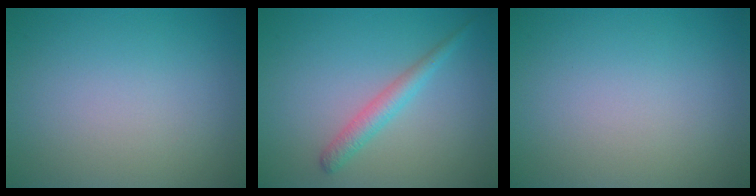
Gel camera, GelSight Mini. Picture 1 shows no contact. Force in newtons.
{"total": 2.2, "press": 2.2, "slide": 0.0}
{"total": 0.0}